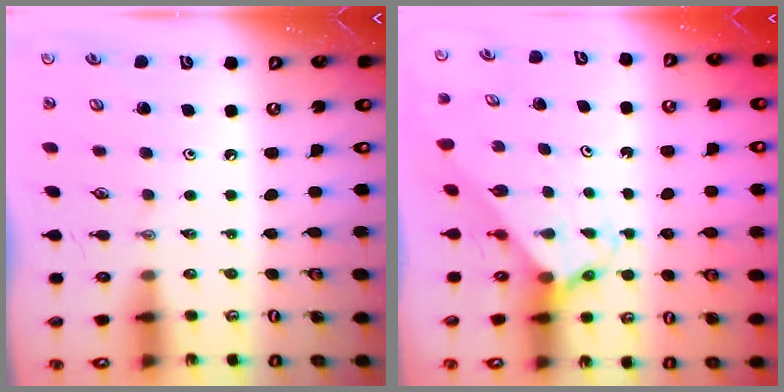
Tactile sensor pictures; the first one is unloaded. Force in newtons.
{"total": 2.2, "press": 2.2, "slide": 0.1}